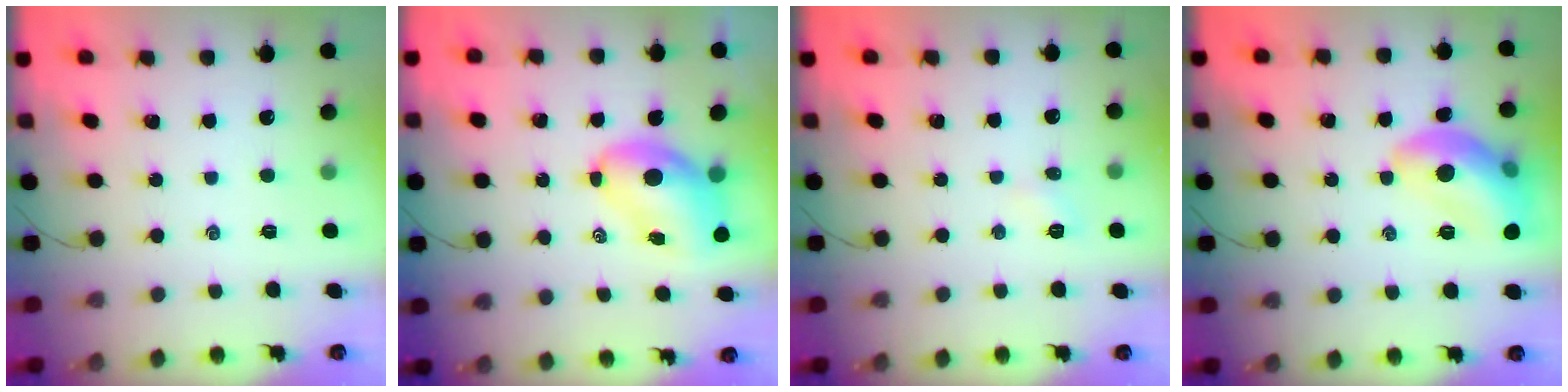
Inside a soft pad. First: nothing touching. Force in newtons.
{"total": 8.9, "press": 8.5, "slide": 2.6}
{"total": 4.2, "press": 4.0, "slide": 1.3}
{"total": 13.9, "press": 13.8, "slide": 1.0}